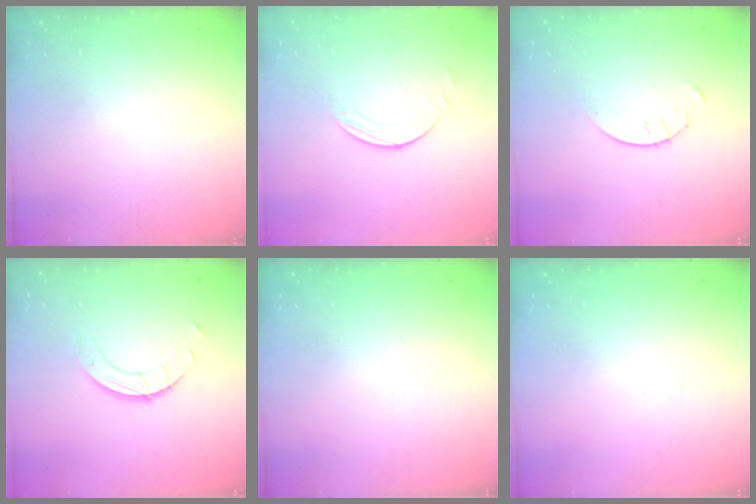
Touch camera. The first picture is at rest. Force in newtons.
{"total": 2.8, "press": 2.8, "slide": 0.2}
{"total": 2.1, "press": 2.1, "slide": 0.3}
{"total": 4.9, "press": 4.9, "slide": 0.4}
{"total": 0.0}
{"total": 0.0}